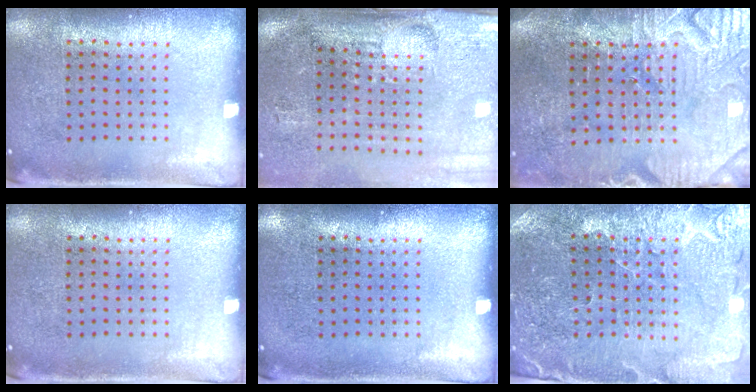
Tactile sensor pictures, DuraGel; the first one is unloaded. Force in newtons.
{"total": 4.7, "press": 3.9, "slide": 2.6}
{"total": 4.0, "press": 3.8, "slide": 1.3}
{"total": 0.0}
{"total": 0.0}
{"total": 1.8, "press": 1.8, "slide": 0.2}